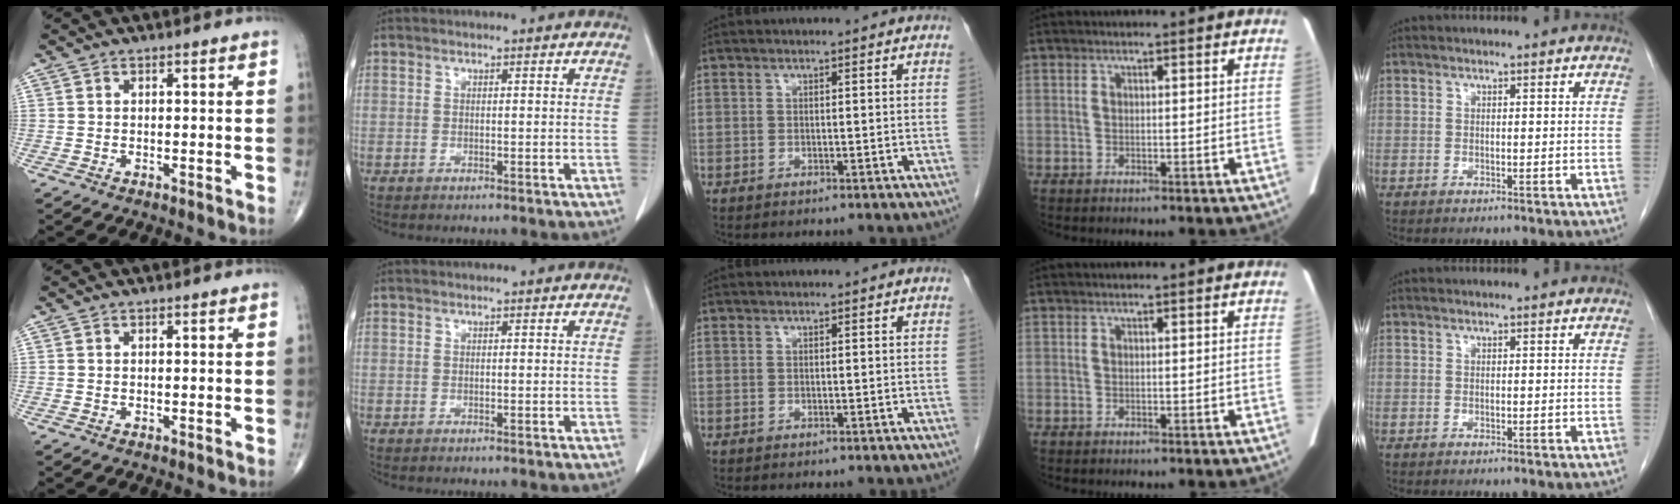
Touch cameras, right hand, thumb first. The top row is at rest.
{}